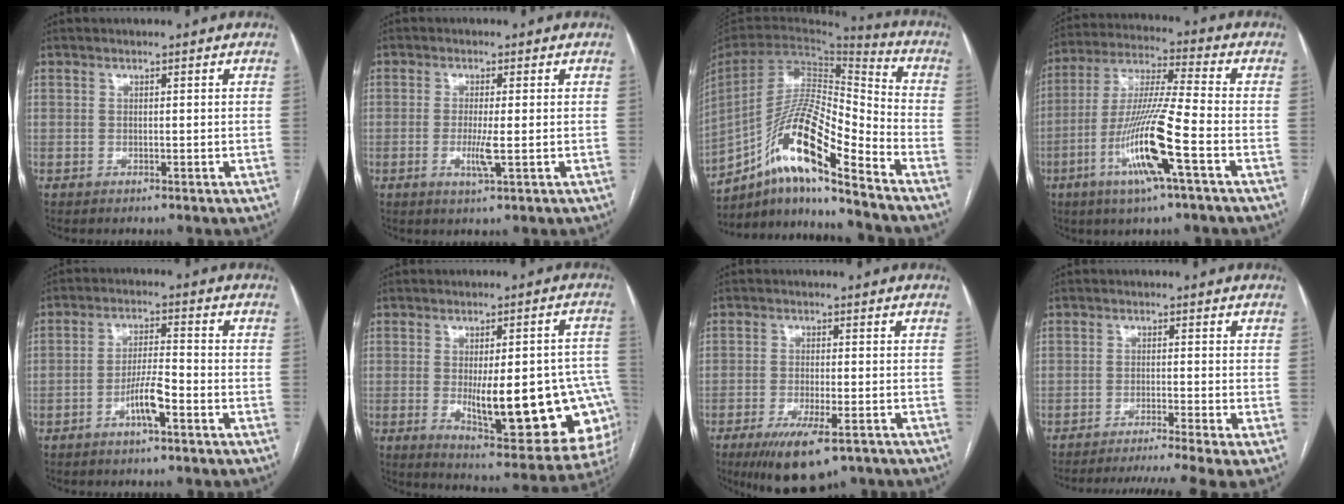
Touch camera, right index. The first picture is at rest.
{"total": 3.5, "force": [-0.7, 0.0, 3.4], "torque": [-0.069, -0.008, -0.013]}
{"total": 18.3, "force": [-11.8, 1.9, 13.9], "torque": [-0.283, 0.000, -0.215]}
{"total": 14.6, "force": [-5.6, -0.3, 13.5], "torque": [-0.273, -0.012, -0.111]}
{"total": 5.6, "force": [-2.7, 0.7, 4.8], "torque": [-0.095, 0.005, -0.051]}
{"total": 22.7, "force": [-4.1, 6.6, 21.3], "torque": [-0.198, 0.010, -0.028]}
{"total": 10.5, "force": [-6.9, 2.7, 7.4], "torque": [-0.122, -0.021, -0.107]}
{"total": 11.3, "force": [-9.6, -2.2, 5.4], "torque": [-0.068, -0.017, -0.143]}